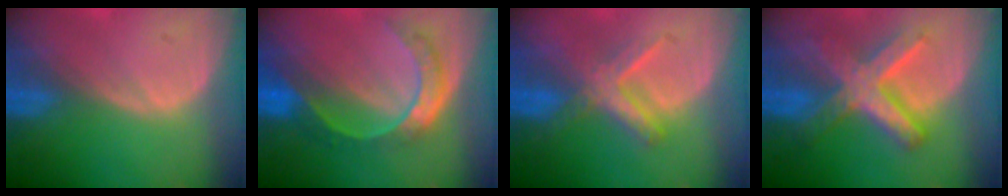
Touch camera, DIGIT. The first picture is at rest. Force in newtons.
{"total": 7.8, "press": 6.6, "slide": 4.3}
{"total": 5.5, "press": 5.4, "slide": 1.1}
{"total": 8.9, "press": 8.9, "slide": 0.7}